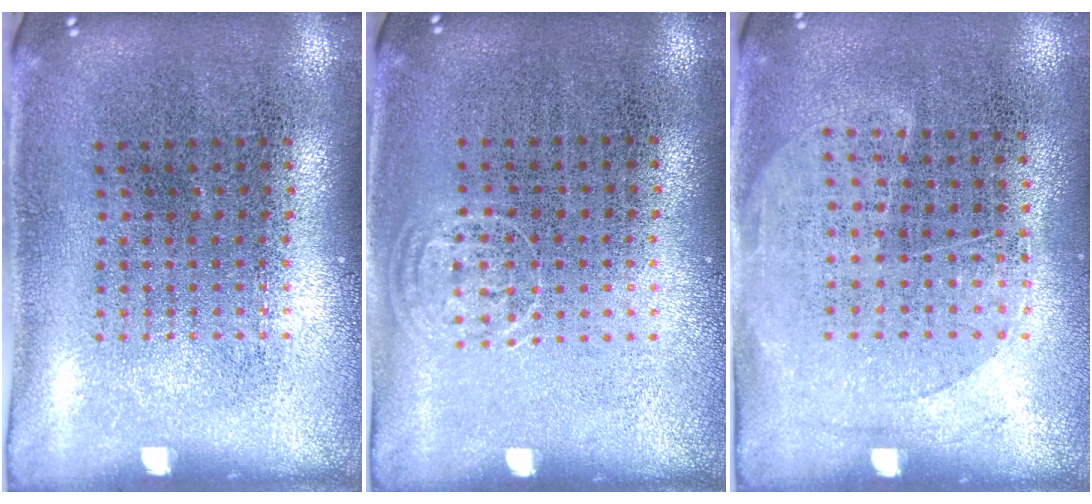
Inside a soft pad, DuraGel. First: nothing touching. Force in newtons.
{"total": 0.7, "press": 0.6, "slide": 0.4}
{"total": 1.3, "press": 1.1, "slide": 0.7}